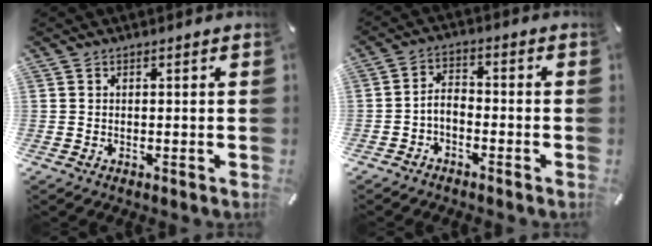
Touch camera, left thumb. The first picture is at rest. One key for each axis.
{"total": 3.8, "fx": -2.4, "fy": 2.1, "fz": 2.0, "tx": -0.049, "ty": 0.010, "tz": -0.051}